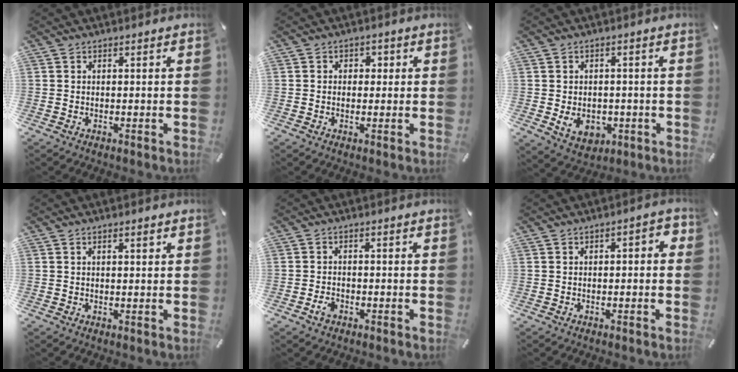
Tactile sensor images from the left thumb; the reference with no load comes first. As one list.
[{"total": 2.0, "force": [-0.4, 1.8, 0.9], "torque": [-0.011, 0.007, -0.014]}, {"total": 6.3, "force": [-1.3, 5.2, 3.4], "torque": [-0.053, -0.001, -0.024]}, {"total": 1.1, "force": [0.5, 0.3, 0.9], "torque": [-0.017, 0.002, 0.009]}, {"total": 2.4, "force": [-1.4, 1.5, 1.2], "torque": [-0.029, 0.005, -0.028]}, {"total": 2.7, "force": [-1.1, 1.3, 2.2], "torque": [-0.036, 0.011, -0.020]}]